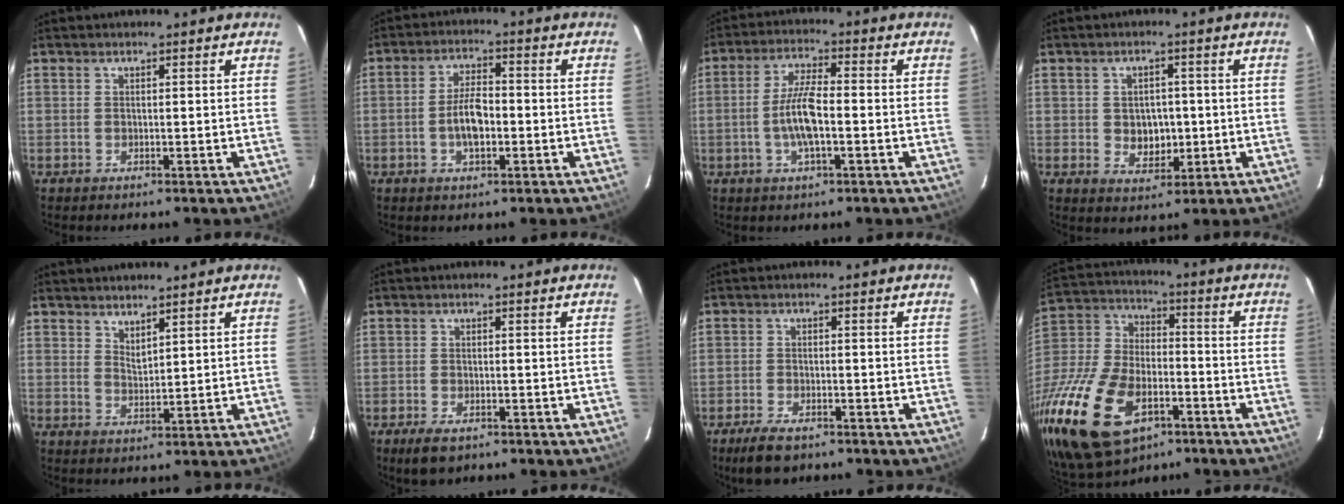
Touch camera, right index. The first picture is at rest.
{"total": 6.3, "force": [-1.5, 2.7, 5.4], "torque": [-0.104, 0.007, -0.024]}
{"total": 7.6, "force": [-1.6, 1.9, 7.2], "torque": [-0.144, 0.004, -0.033]}
{"total": 5.3, "force": [-0.4, 4.4, 2.9], "torque": [-0.050, 0.002, 0.004]}
{"total": 2.6, "force": [2.3, 0.6, 1.1], "torque": [-0.016, 0.000, 0.042]}
{"total": 4.4, "force": [-3.0, 2.0, 2.6], "torque": [-0.065, -0.013, -0.053]}
{"total": 5.8, "force": [-4.4, 2.2, 3.1], "torque": [-0.083, -0.010, -0.080]}
{"total": 28.5, "force": [-13.3, 16.8, 18.8], "torque": [-0.427, -0.023, -0.223]}